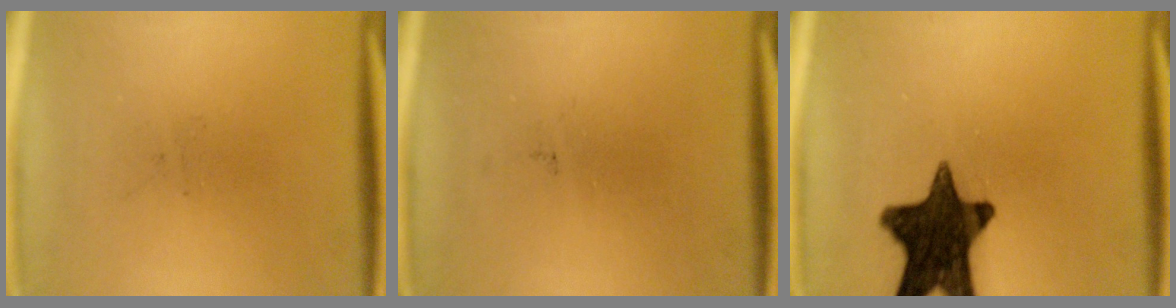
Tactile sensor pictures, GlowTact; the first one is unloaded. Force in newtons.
{"total": 0.0}
{"total": 15.5}